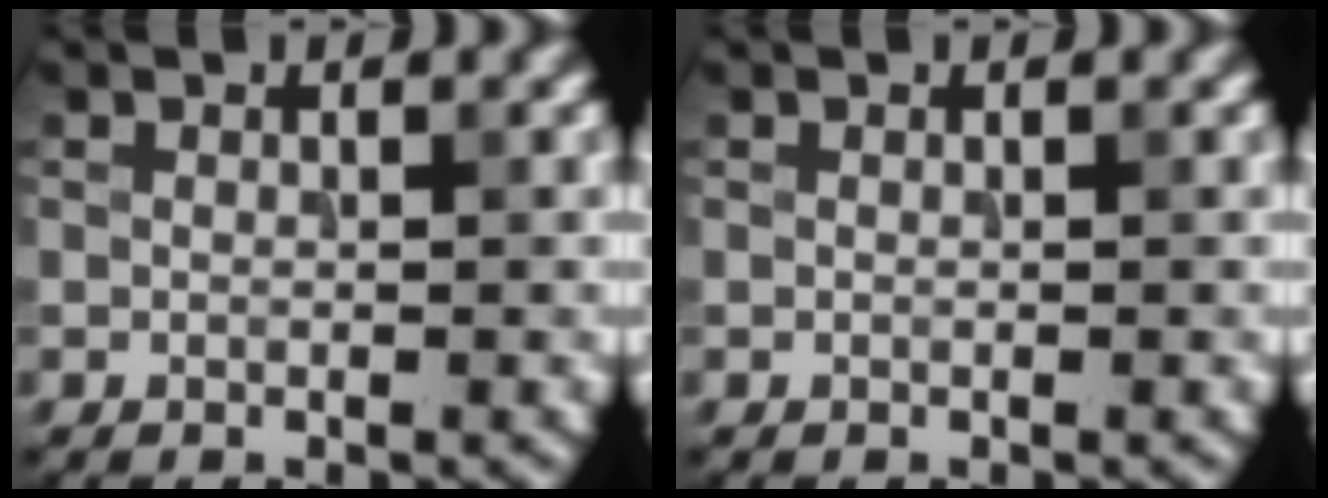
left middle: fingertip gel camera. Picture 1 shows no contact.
{"total": 0.0}